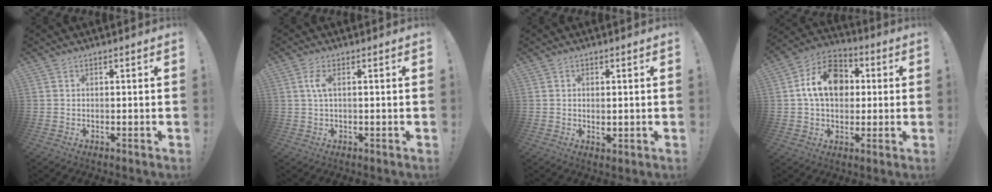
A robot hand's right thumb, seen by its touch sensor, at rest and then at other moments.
{"total": 3.6, "force": [0.7, 1.0, 3.3], "torque": [-0.064, 0.002, 0.012]}
{"total": 1.6, "force": [0.4, 0.9, 1.3], "torque": [-0.011, -0.003, 0.005]}
{"total": 15.2, "force": [3.0, 11.3, 9.7], "torque": [-0.145, 0.010, 0.062]}